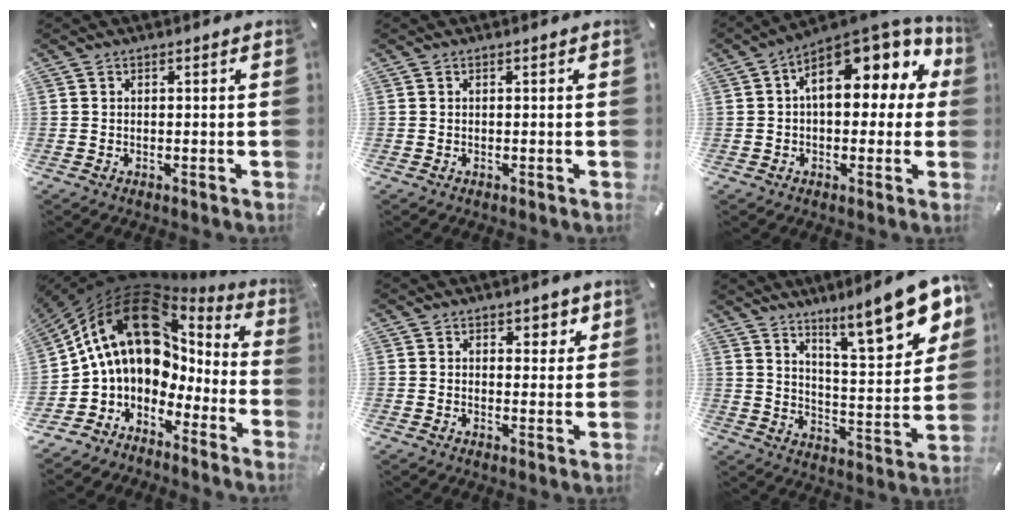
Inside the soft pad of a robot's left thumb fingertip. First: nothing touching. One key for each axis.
{"total": 0.0}
{"total": 13.2, "fx": 5.2, "fy": 7.4, "fz": 9.6, "tx": -0.131, "ty": -0.035, "tz": 0.091}
{"total": 17.9, "fx": 4.5, "fy": 12.1, "fz": 12.4, "tx": -0.245, "ty": -0.026, "tz": 0.072}
{"total": 3.2, "fx": 2.0, "fy": 2.3, "fz": 0.9, "tx": 0.008, "ty": -0.011, "tz": 0.029}
{"total": 17.4, "fx": 12.2, "fy": 4.7, "fz": 11.4, "tx": -0.163, "ty": -0.088, "tz": 0.196}